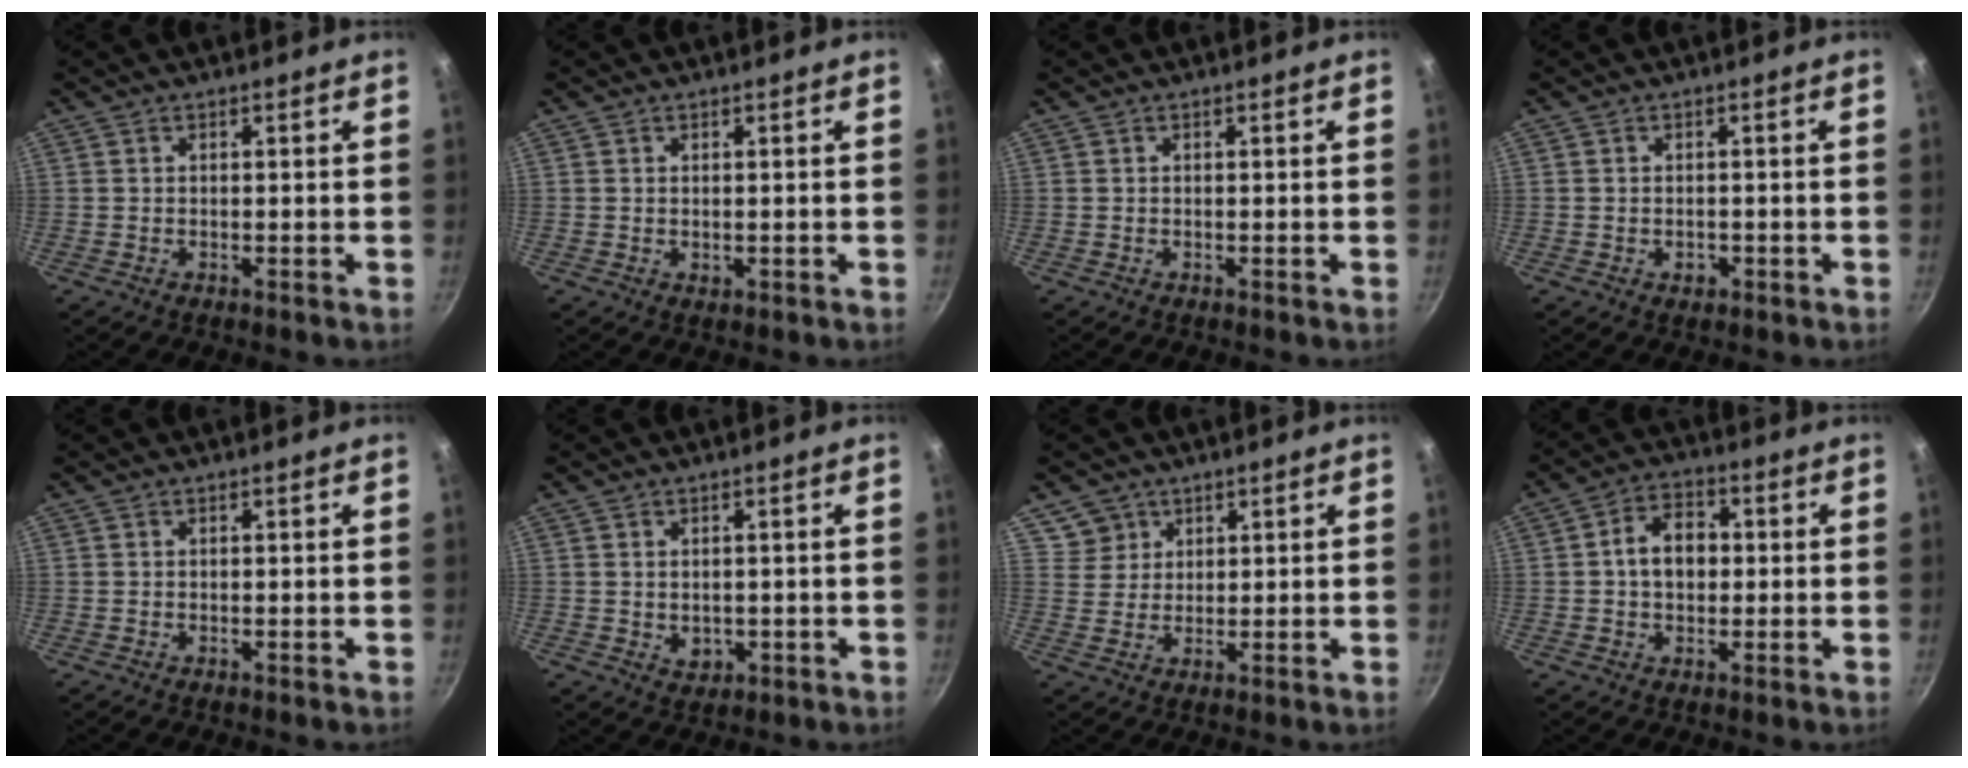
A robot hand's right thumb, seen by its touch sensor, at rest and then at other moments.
{"total": 0.9, "force": [0.0, 0.7, 0.6], "torque": [-0.008, -0.001, 0.001]}
{"total": 0.0}
{"total": 1.8, "force": [-0.7, 1.3, 1.1], "torque": [-0.013, 0.004, -0.008]}
{"total": 0.0}
{"total": 2.9, "force": [-0.2, 2.4, 1.6], "torque": [-0.018, -0.003, 0.005]}
{"total": 4.7, "force": [2.7, 3.8, 0.2], "torque": [0.026, 0.000, 0.050]}
{"total": 7.7, "force": [0.3, 5.6, 5.3], "torque": [-0.061, 0.018, -0.003]}